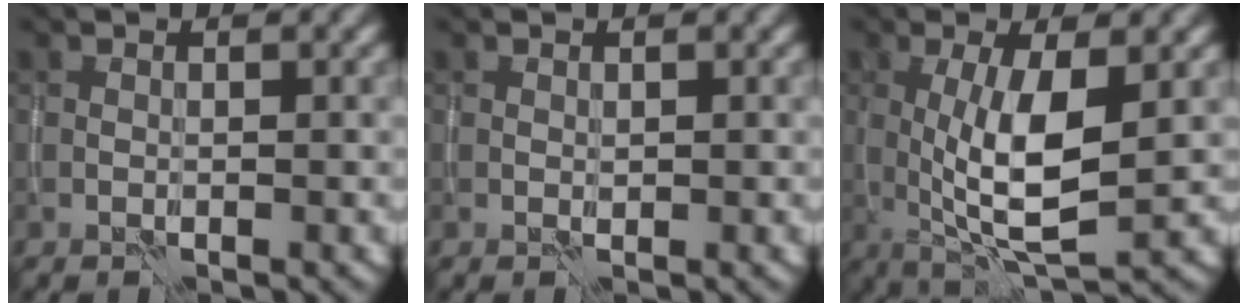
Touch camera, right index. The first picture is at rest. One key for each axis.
{"total": 0.0}
{"total": 6.8, "fx": 0.2, "fy": 2.0, "fz": 6.5, "tx": -0.122, "ty": -0.007, "tz": 0.008}